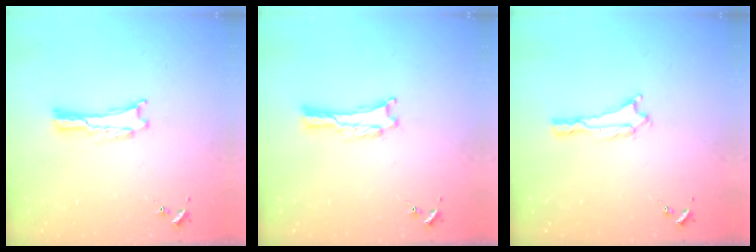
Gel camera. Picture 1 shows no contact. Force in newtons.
{"total": 0.5, "press": 0.5, "slide": 0.1}
{"total": 0.0}